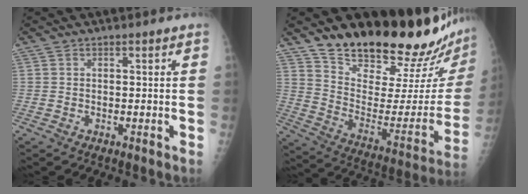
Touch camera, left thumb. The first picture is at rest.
{"total": 27.7, "force": [24.4, 7.7, 10.8], "torque": [-0.130, -0.166, 0.350]}